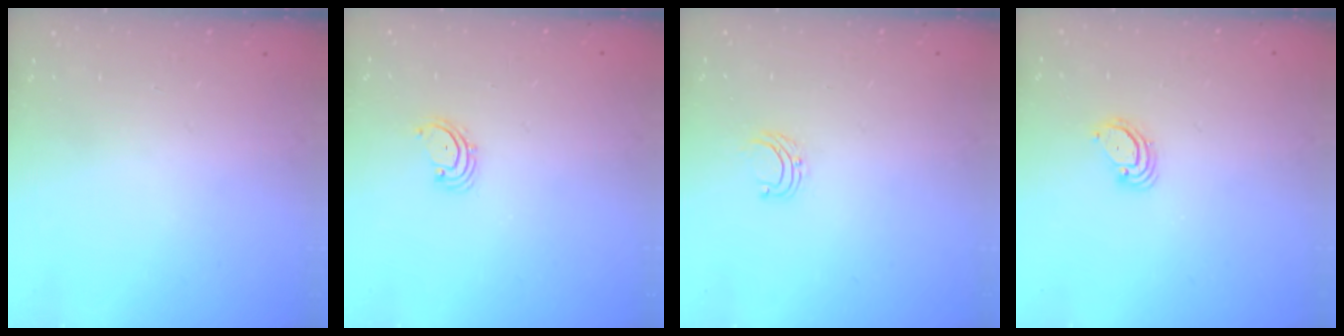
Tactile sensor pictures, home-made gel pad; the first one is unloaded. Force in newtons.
{"total": 2.3, "press": 2.3, "slide": 0.5}
{"total": 4.3, "press": 4.3, "slide": 0.3}
{"total": 3.2, "press": 3.2, "slide": 0.2}